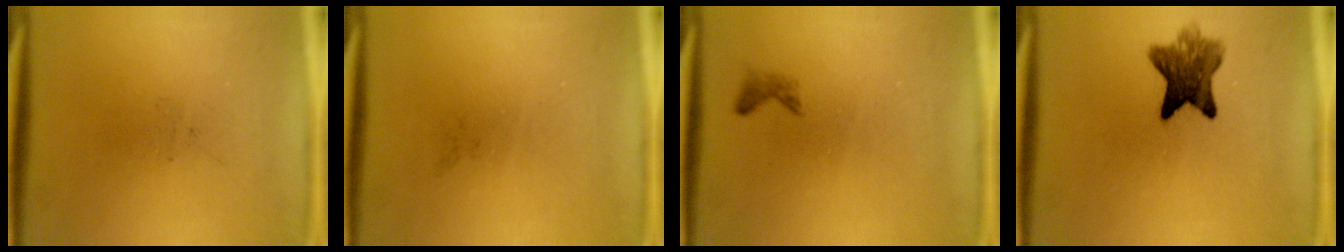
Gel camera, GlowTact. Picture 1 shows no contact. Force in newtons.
{"total": 0.0}
{"total": 0.8}
{"total": 6.9}